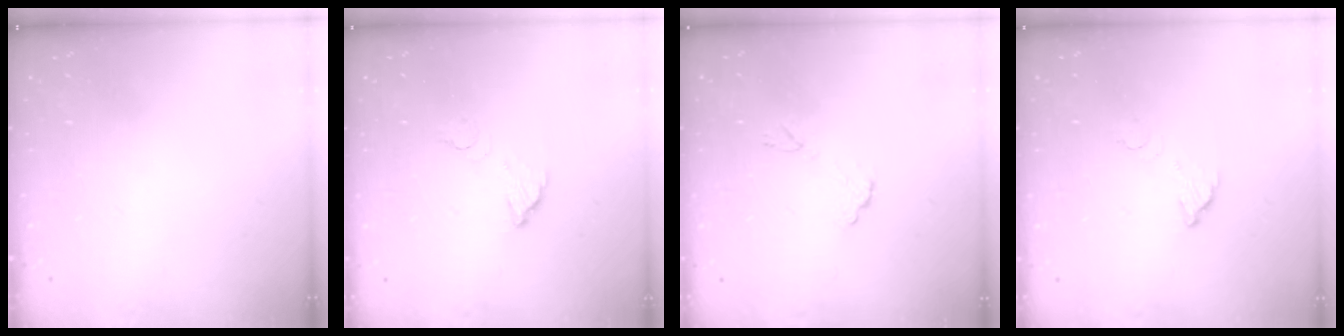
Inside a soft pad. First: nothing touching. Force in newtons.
{"total": 3.8, "press": 3.8, "slide": 0.2}
{"total": 6.8, "press": 6.8, "slide": 0.4}
{"total": 3.5, "press": 3.5, "slide": 0.2}